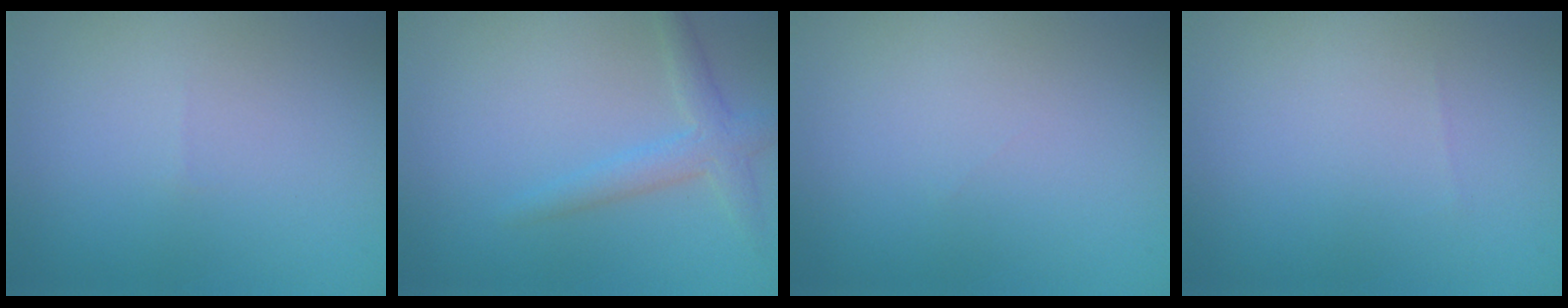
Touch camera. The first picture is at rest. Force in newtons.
{"total": 2.4, "press": 2.4, "slide": 0.1}
{"total": 0.0}
{"total": 0.0}